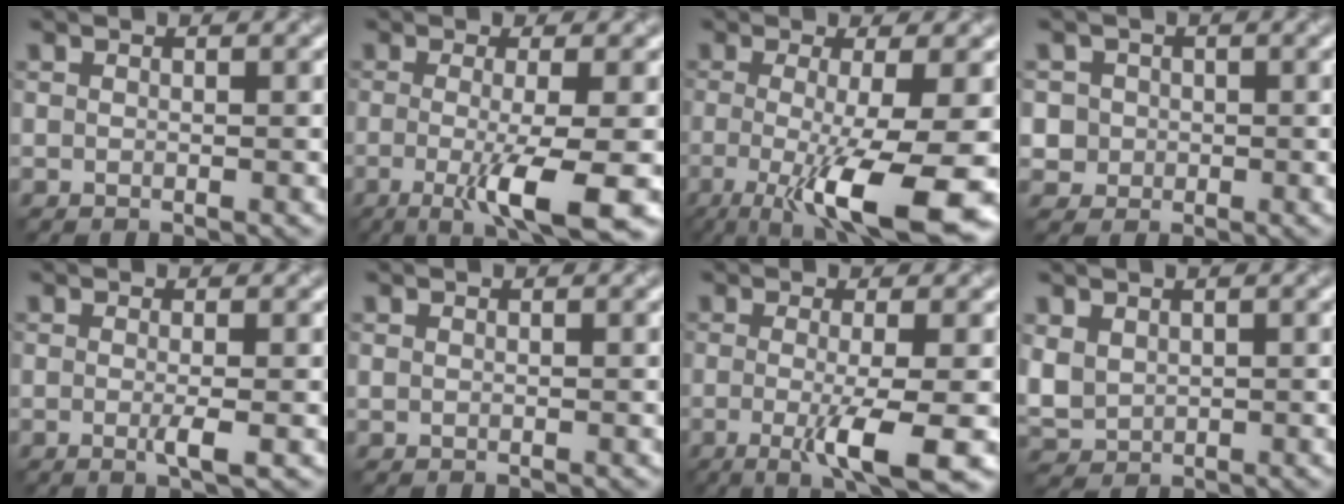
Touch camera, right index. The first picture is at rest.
{"total": 6.7, "force": [-1.8, 1.1, 6.4], "torque": [-0.096, -0.018, -0.028]}
{"total": 11.0, "force": [-3.0, 2.4, 10.3], "torque": [-0.134, -0.025, -0.043]}
{"total": 2.5, "force": [-0.2, 2.5, 0.2], "torque": [0.010, 0.010, 0.002]}
{"total": 1.7, "force": [-0.5, 0.2, 1.6], "torque": [-0.027, -0.006, -0.010]}
{"total": 0.0}
{"total": 5.6, "force": [-1.5, 0.8, 5.4], "torque": [-0.086, -0.018, -0.022]}
{"total": 2.8, "force": [0.6, 2.2, 1.6], "torque": [-0.041, -0.005, 0.020]}